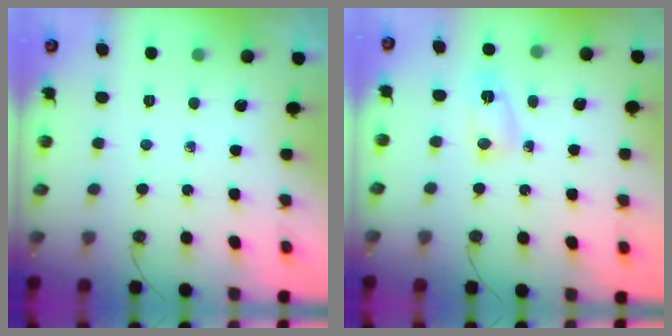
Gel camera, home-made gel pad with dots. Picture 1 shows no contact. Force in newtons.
{"total": 3.6, "press": 3.6, "slide": 0.5}